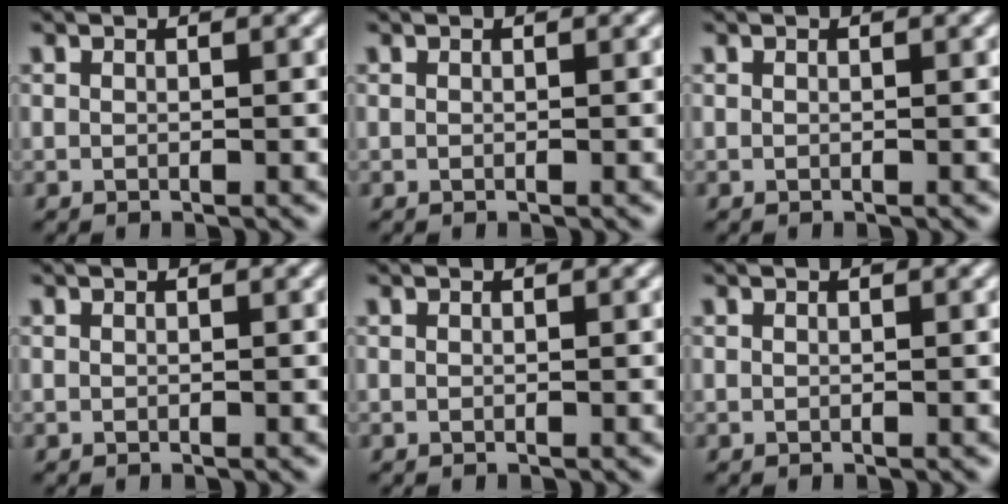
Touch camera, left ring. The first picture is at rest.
{"total": 0.0}
{"total": 0.0}
{"total": 0.0}
{"total": 0.0}
{"total": 0.0}